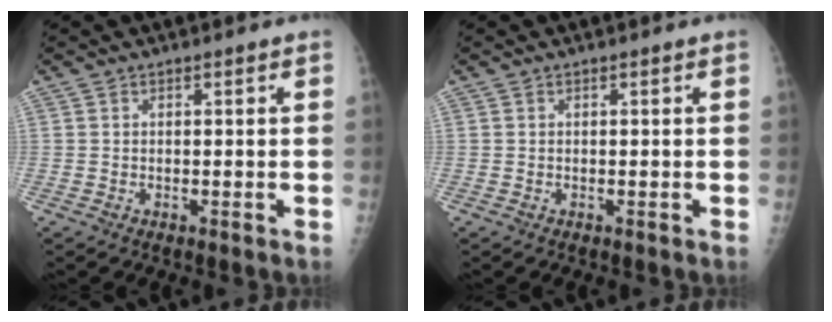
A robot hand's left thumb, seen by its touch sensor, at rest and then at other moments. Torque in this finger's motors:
{"motor_torque": [0.00, 0.00, -0.01, 0.00, 0.00]}